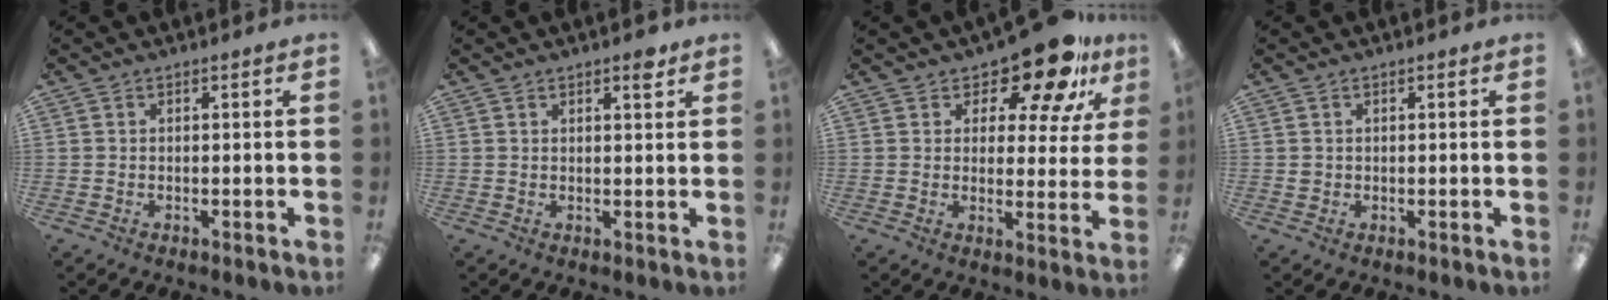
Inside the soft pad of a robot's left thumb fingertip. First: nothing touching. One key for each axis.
{"total": 2.6, "fx": 1.9, "fy": 0.8, "fz": 1.5, "tx": -0.007, "ty": -0.008, "tz": 0.029}
{"total": 13.6, "fx": 10.4, "fy": 5.4, "fz": 6.9, "tx": -0.100, "ty": -0.067, "tz": 0.181}
{"total": 0.9, "fx": 0.2, "fy": 0.9, "fz": 0.2, "tx": -0.006, "ty": 0.005, "tz": 0.003}